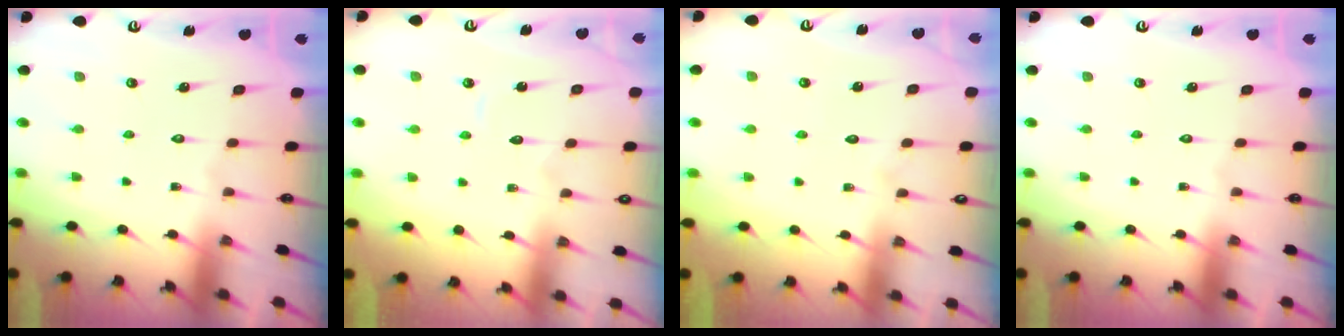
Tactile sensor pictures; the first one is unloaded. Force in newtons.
{"total": 3.0, "press": 3.0, "slide": 0.3}
{"total": 2.1, "press": 2.1, "slide": 0.2}
{"total": 0.0}